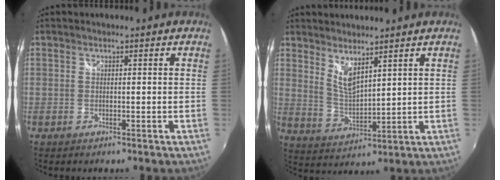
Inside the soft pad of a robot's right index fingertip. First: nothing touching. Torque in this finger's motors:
{"motor_torque": [0.03, 0.09, 0.17, 0.05]}